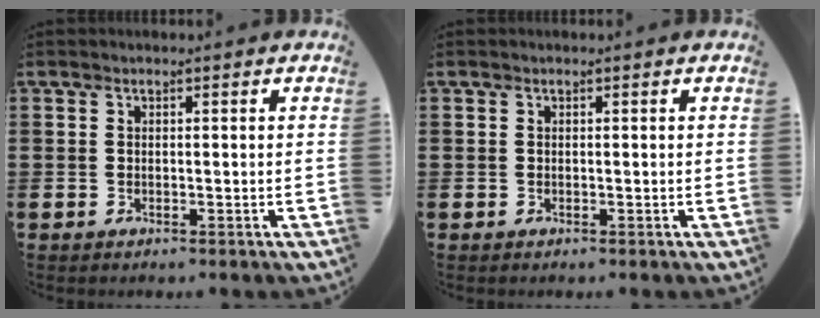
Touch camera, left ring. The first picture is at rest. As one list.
[{"total": 0.0}]